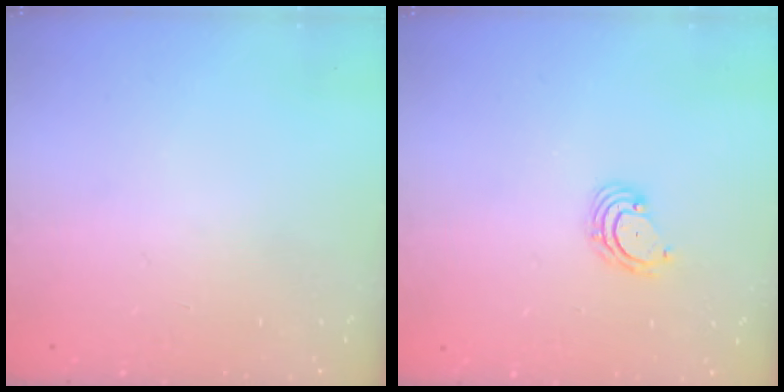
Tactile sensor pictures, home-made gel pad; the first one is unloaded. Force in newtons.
{"total": 2.8, "press": 2.8, "slide": 0.3}